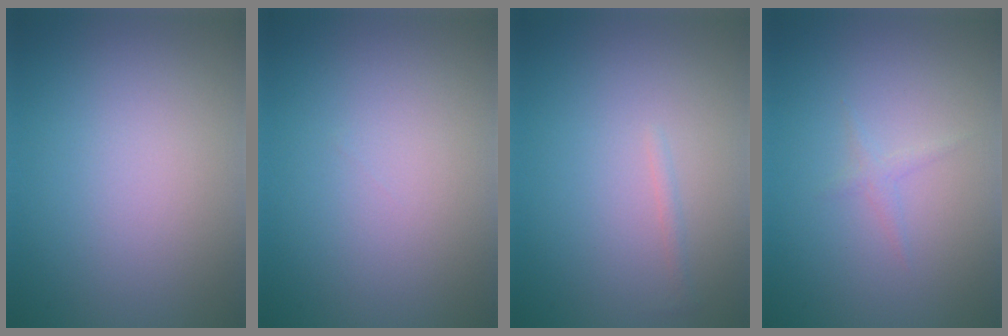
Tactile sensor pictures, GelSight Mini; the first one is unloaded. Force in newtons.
{"total": 0.0}
{"total": 0.6, "press": 0.6, "slide": 0.0}
{"total": 0.8, "press": 0.8, "slide": 0.0}